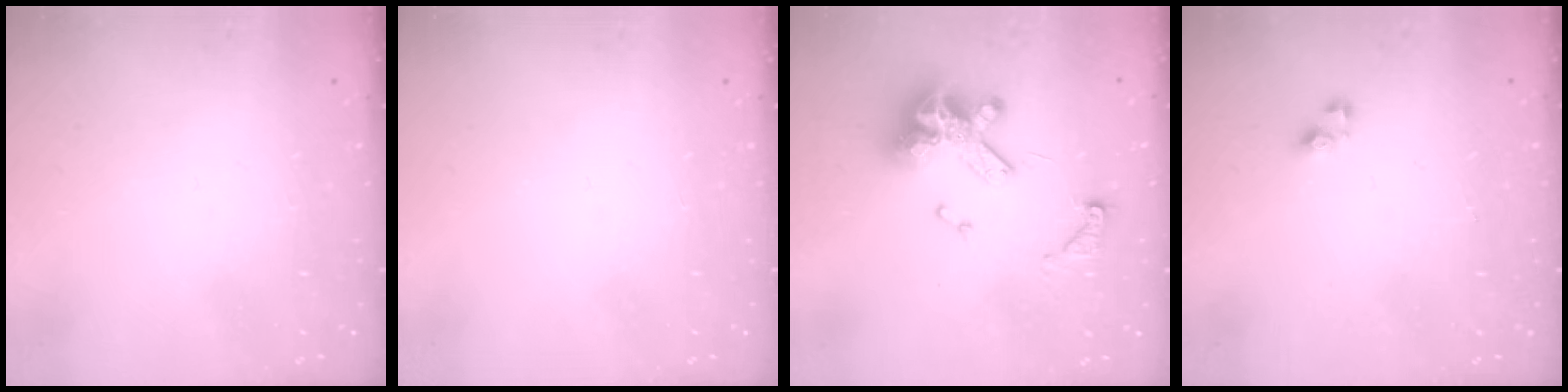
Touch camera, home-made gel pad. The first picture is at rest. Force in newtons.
{"total": 0.0}
{"total": 14.5, "press": 14.5, "slide": 0.9}
{"total": 3.1, "press": 3.1, "slide": 0.2}